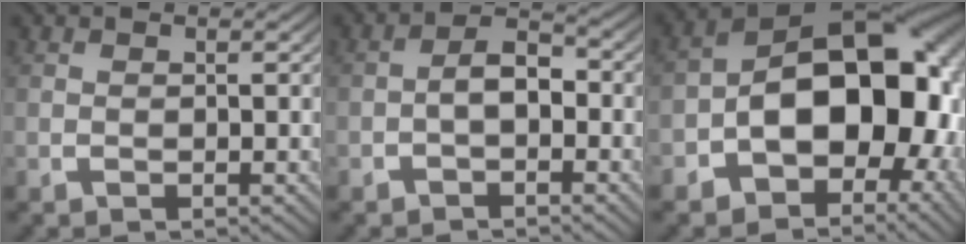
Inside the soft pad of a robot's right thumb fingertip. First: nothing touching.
{"total": 3.7, "force": [-0.9, 2.4, 2.6], "torque": [-0.045, -0.005, -0.016]}
{"total": 17.3, "force": [-2.0, 11.1, 13.1], "torque": [-0.205, -0.047, -0.016]}